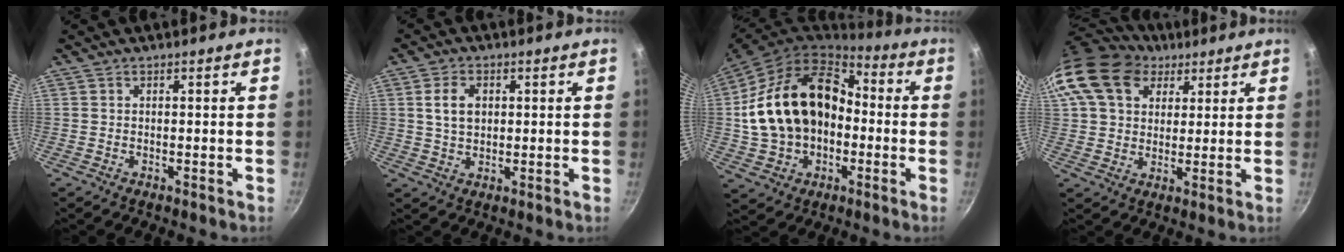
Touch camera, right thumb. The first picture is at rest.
{"total": 5.6, "force": [1.3, 3.9, 3.8], "torque": [-0.059, 0.000, 0.025]}
{"total": 22.2, "force": [-0.6, 16.1, 15.3], "torque": [-0.259, 0.055, -0.003]}
{"total": 18.6, "force": [8.6, 13.7, 9.3], "torque": [-0.184, 0.016, 0.150]}